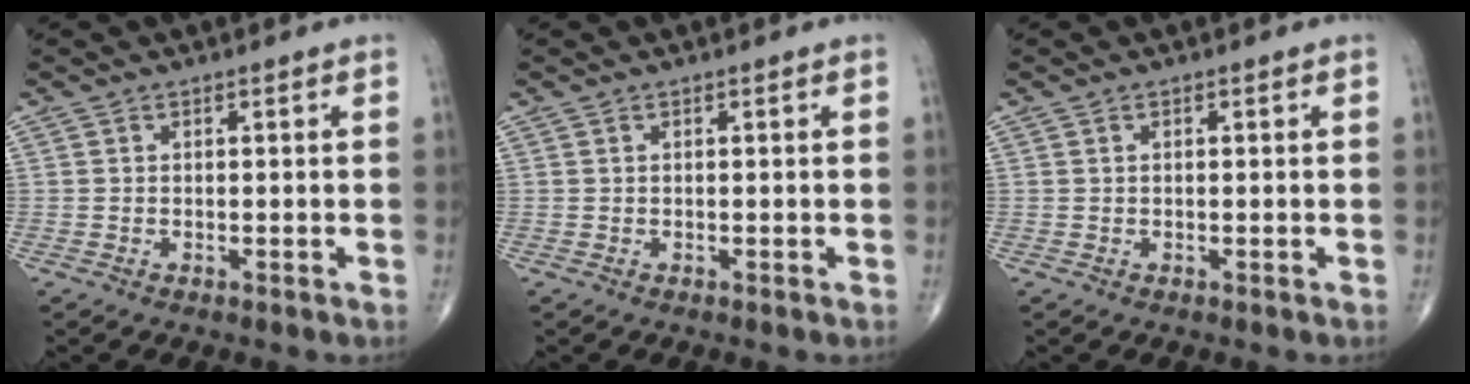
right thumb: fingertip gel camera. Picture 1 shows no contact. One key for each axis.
{"total": 0.0}
{"total": 0.0}